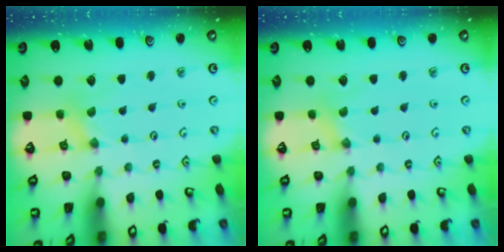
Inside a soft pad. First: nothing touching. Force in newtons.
{"total": 0.0}